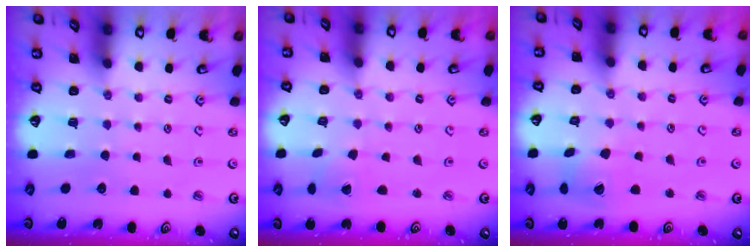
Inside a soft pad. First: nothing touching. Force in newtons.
{"total": 1.7, "press": 1.7, "slide": 0.1}
{"total": 8.1, "press": 8.1, "slide": 1.0}